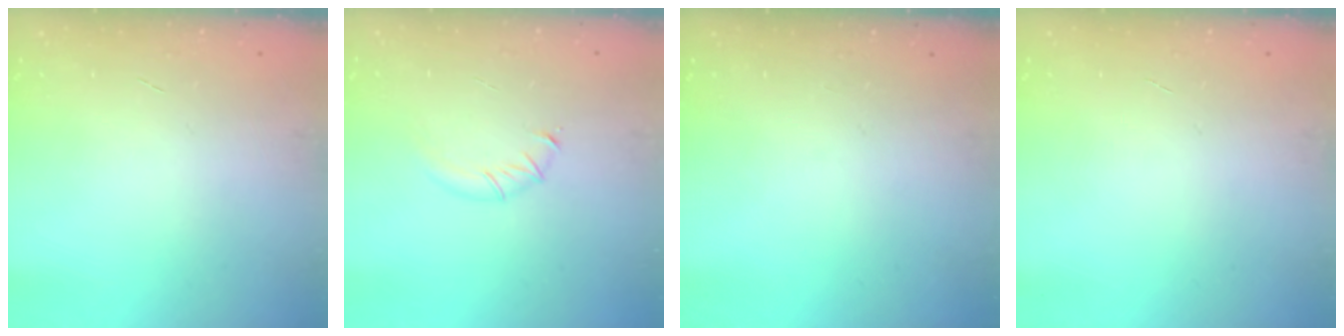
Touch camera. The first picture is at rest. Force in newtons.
{"total": 3.2, "press": 3.1, "slide": 0.9}
{"total": 0.0}
{"total": 0.0}